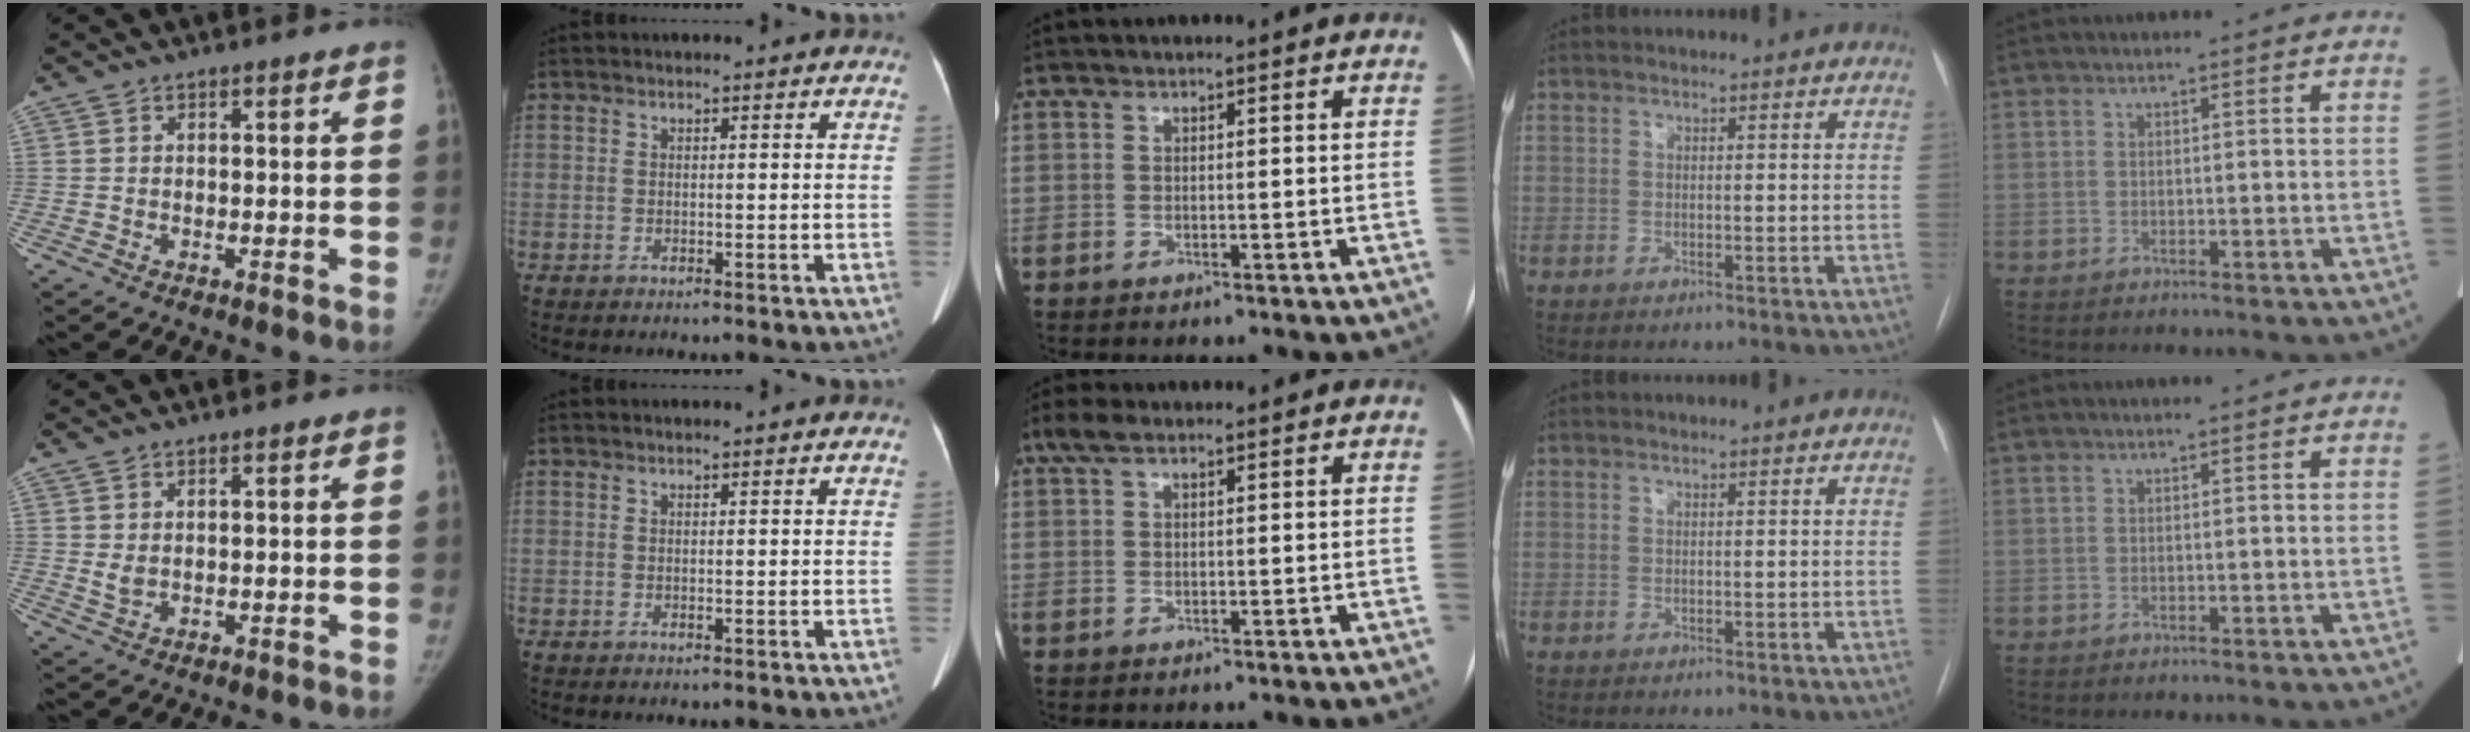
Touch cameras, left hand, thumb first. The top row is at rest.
{"thumb": {"total": 2.8, "force": [0.8, 1.7, 2.1], "torque": [-0.034, -0.011, 0.024]}, "middle": {"total": 2.9, "force": [1.8, 1.1, 2.0], "torque": [-0.048, 0.025, 0.039]}}